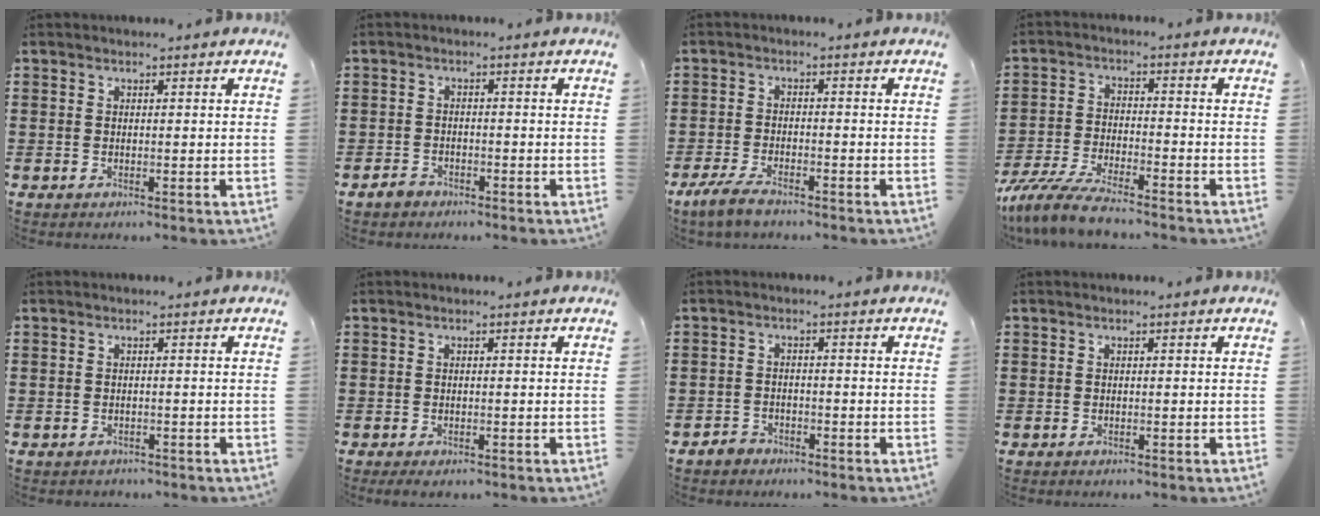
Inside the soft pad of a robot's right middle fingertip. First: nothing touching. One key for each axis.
{"total": 2.0, "fx": -1.6, "fy": 1.0, "fz": 0.6, "tx": -0.024, "ty": 0.002, "tz": -0.037}
{"total": 3.8, "fx": -2.9, "fy": 1.2, "fz": 2.1, "tx": -0.049, "ty": 0.003, "tz": -0.060}
{"total": 6.7, "fx": -6.1, "fy": 0.7, "fz": 2.8, "tx": -0.075, "ty": -0.006, "tz": -0.122}
{"total": 0.6, "fx": -0.5, "fy": 0.2, "fz": -0.1, "tx": -0.001, "ty": 0.000, "tz": -0.012}
{"total": 0.6, "fx": -0.5, "fy": 0.2, "fz": 0.3, "tx": -0.006, "ty": -0.006, "tz": -0.008}
{"total": 2.1, "fx": -1.8, "fy": 1.1, "fz": 0.2, "tx": -0.009, "ty": 0.005, "tz": -0.038}
{"total": 0.5, "fx": -0.3, "fy": 0.4, "fz": -0.1, "tx": 0.002, "ty": 0.005, "tz": -0.008}